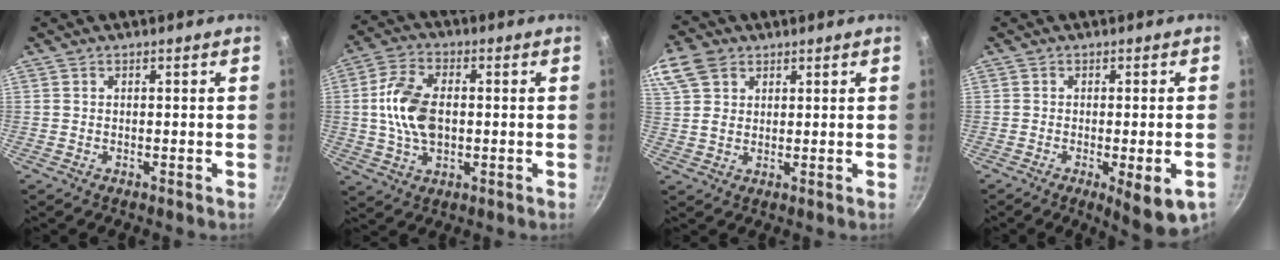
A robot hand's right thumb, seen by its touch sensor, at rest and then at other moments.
{"total": 11.5, "force": [0.2, 7.1, 9.0], "torque": [-0.164, 0.016, -0.001]}
{"total": 10.4, "force": [5.0, 7.5, 5.2], "torque": [-0.106, 0.009, 0.097]}
{"total": 8.7, "force": [-3.2, 2.2, 7.8], "torque": [-0.091, 0.000, -0.037]}